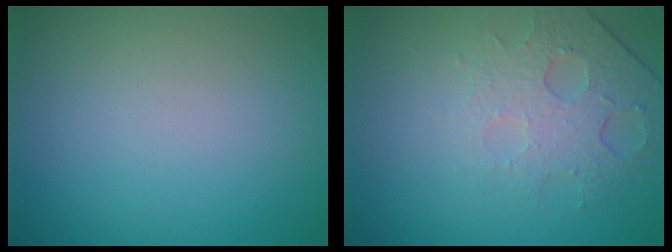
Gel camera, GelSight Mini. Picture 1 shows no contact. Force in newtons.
{"total": 4.5, "press": 2.9, "slide": 3.5}